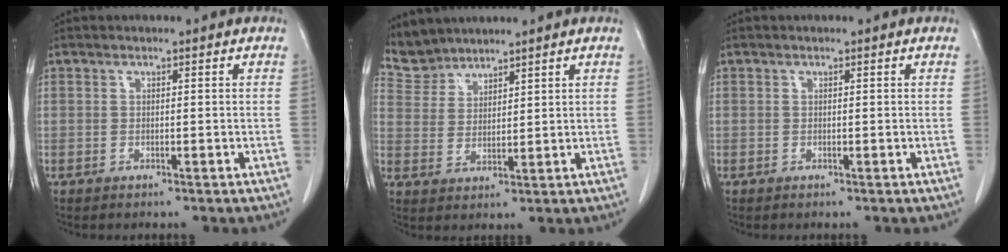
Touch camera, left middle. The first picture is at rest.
{"total": 4.8, "force": [4.7, 1.1, -0.6], "torque": [0.004, 0.010, 0.104]}
{"total": 0.0}